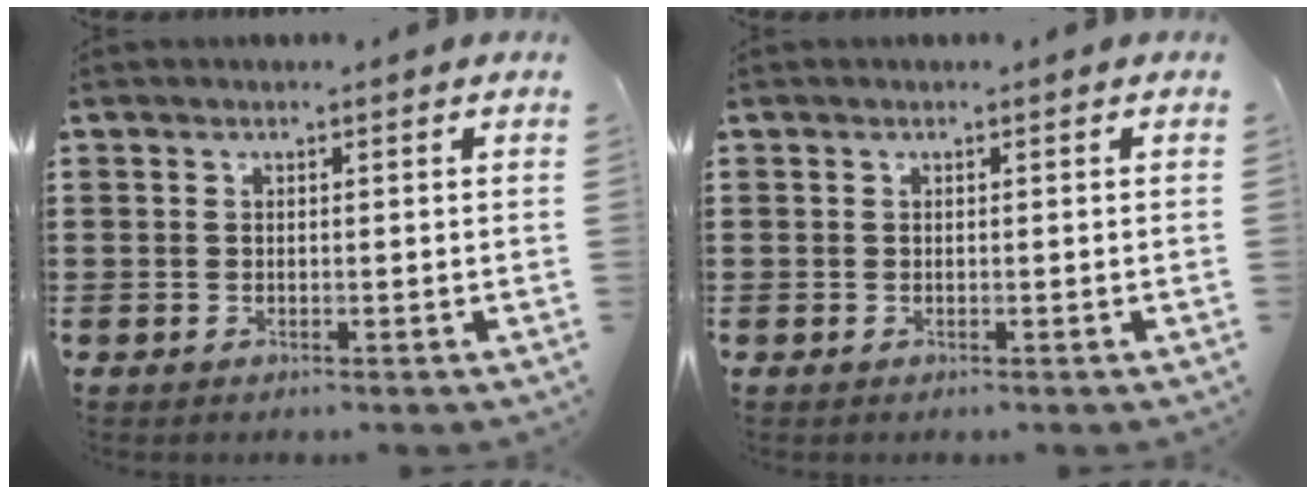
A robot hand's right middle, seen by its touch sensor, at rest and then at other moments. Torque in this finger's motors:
{"motor_torque": [0.00, 0.00, 0.00, 0.00]}